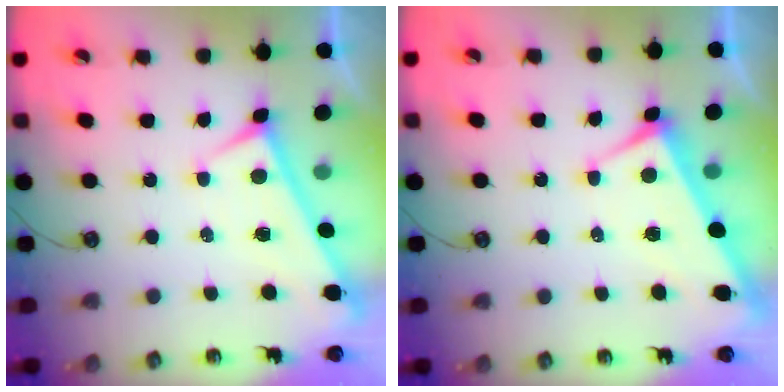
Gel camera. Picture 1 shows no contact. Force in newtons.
{"total": 2.5, "press": 2.4, "slide": 0.8}